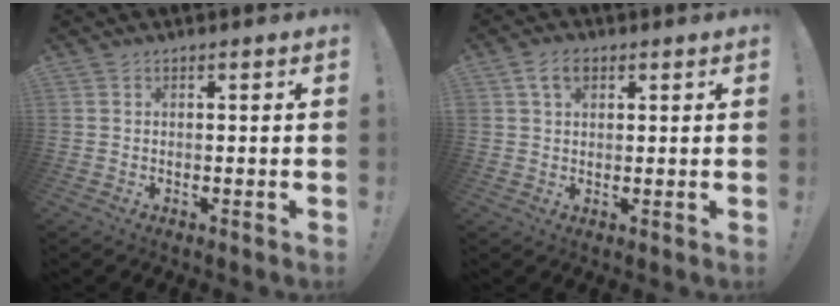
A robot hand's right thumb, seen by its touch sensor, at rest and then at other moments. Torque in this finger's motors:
{"motor_torque": [0.38, 1.22, 0.74, 0.30, 0.01]}